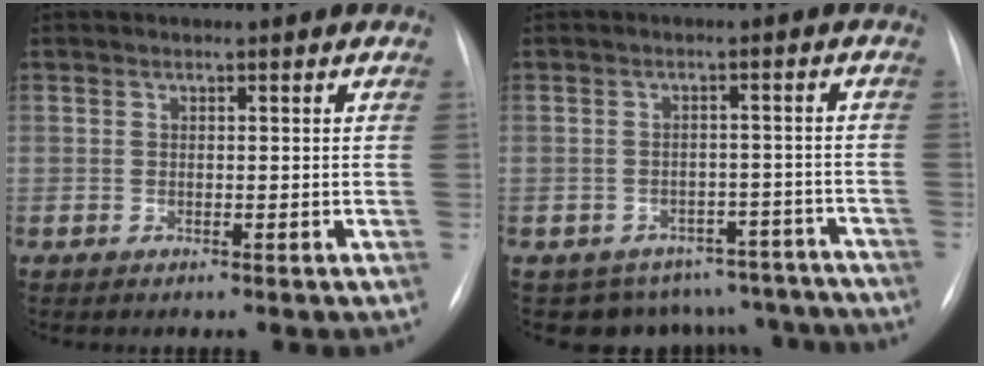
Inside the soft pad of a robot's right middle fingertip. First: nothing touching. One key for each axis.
{"total": 12.7, "fx": -11.1, "fy": 6.1, "fz": 0.8, "tx": 0.001, "ty": 0.031, "tz": -0.118}